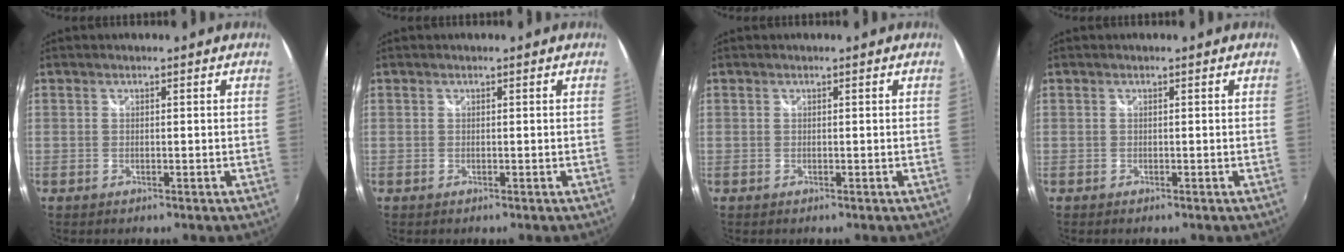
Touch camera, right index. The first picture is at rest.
{"total": 0.0}
{"total": 0.0}
{"total": 0.0}